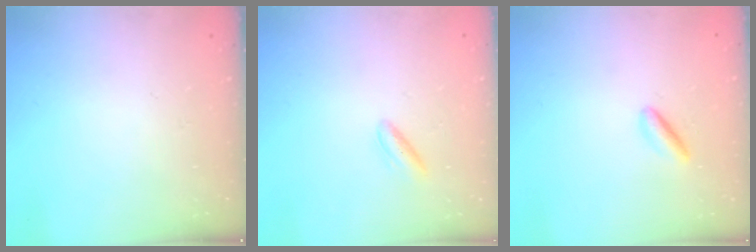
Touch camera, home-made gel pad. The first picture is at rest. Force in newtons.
{"total": 2.9, "press": 2.8, "slide": 0.9}
{"total": 3.2, "press": 3.2, "slide": 0.4}